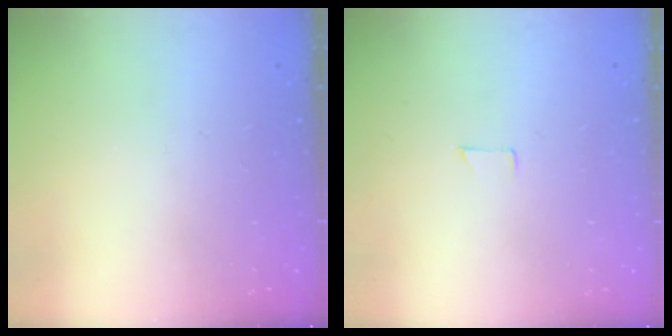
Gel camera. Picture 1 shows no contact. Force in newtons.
{"total": 3.8, "press": 3.8, "slide": 0.3}